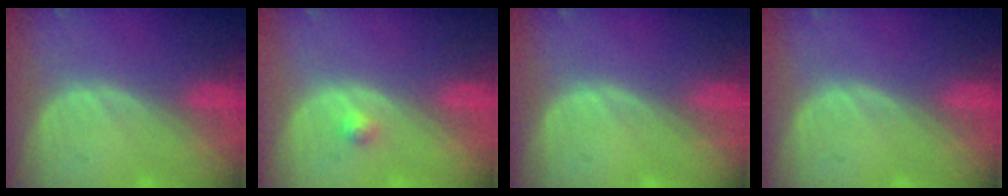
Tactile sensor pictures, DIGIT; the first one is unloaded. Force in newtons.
{"total": 1.3, "press": 1.1, "slide": 0.7}
{"total": 0.0}
{"total": 0.0}